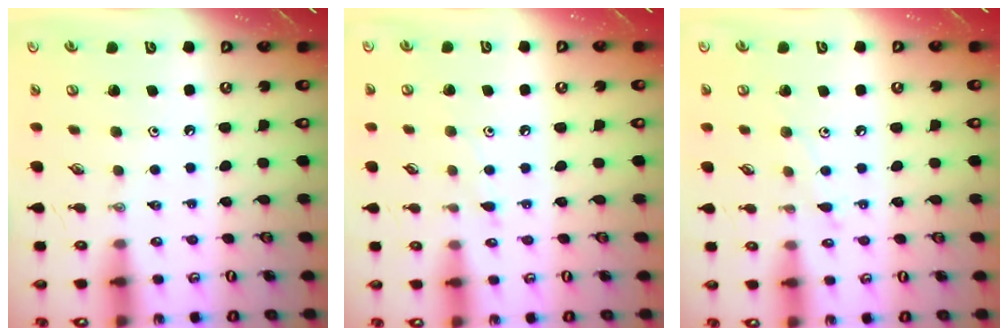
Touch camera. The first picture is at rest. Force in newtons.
{"total": 6.2, "press": 6.2, "slide": 0.7}
{"total": 5.5, "press": 5.5, "slide": 0.5}